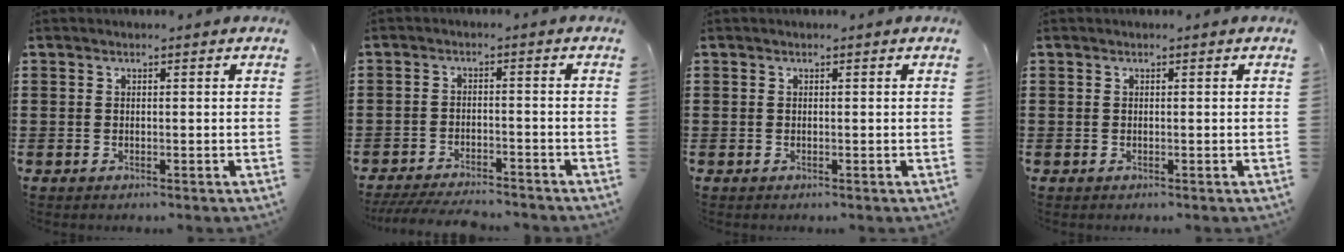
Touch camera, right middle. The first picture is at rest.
{"total": 4.2, "force": [-4.1, 0.3, 1.1], "torque": [-0.026, -0.005, -0.082]}
{"total": 0.0}
{"total": 0.0}